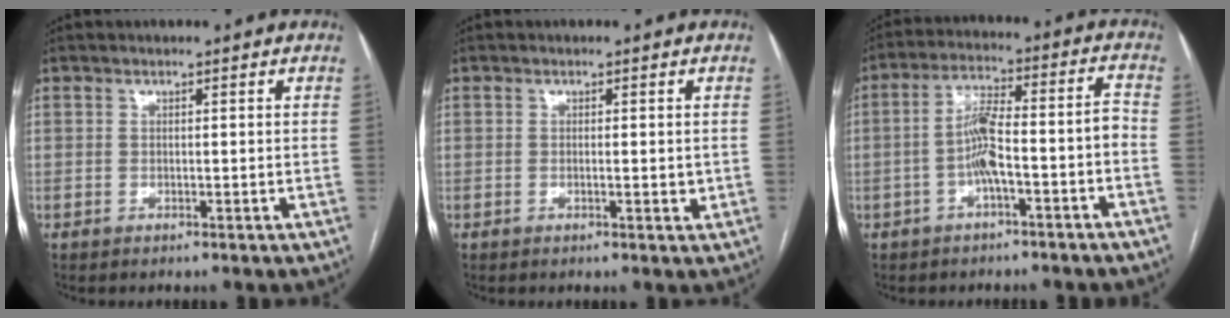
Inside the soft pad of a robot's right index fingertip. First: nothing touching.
{"total": 1.8, "force": [-0.1, 0.4, 1.8], "torque": [-0.030, -0.003, 0.000]}
{"total": 8.9, "force": [-3.2, 1.5, 8.1], "torque": [-0.144, 0.041, -0.051]}